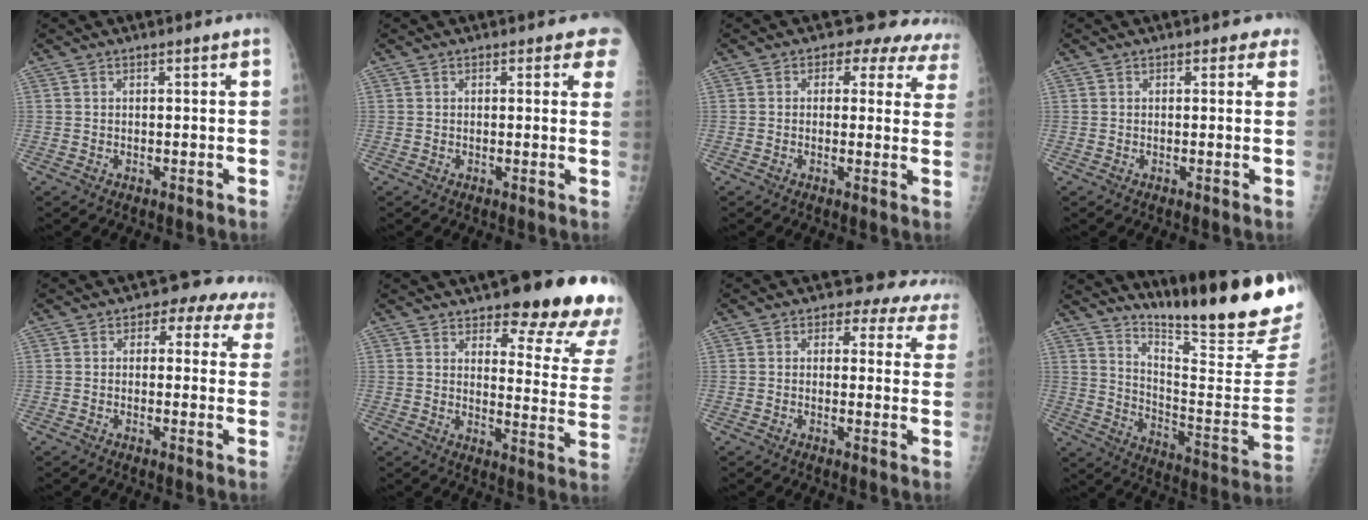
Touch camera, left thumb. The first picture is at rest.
{"total": 3.9, "force": [2.8, 1.5, 2.3], "torque": [0.003, -0.008, 0.019]}
{"total": 10.4, "force": [8.0, 6.1, 2.4], "torque": [0.029, -0.022, 0.059]}
{"total": 2.0, "force": [1.3, 1.4, 0.6], "torque": [0.020, -0.003, 0.006]}
{"total": 10.6, "force": [6.2, 6.9, 5.0], "torque": [0.002, -0.011, 0.049]}
{"total": 19.2, "force": [14.8, 5.3, 10.9], "torque": [-0.091, -0.094, 0.173]}
{"total": 10.8, "force": [9.0, 5.7, 1.8], "torque": [0.033, -0.035, 0.068]}
{"total": 23.3, "force": [19.4, 1.9, 12.9], "torque": [-0.166, -0.161, 0.280]}